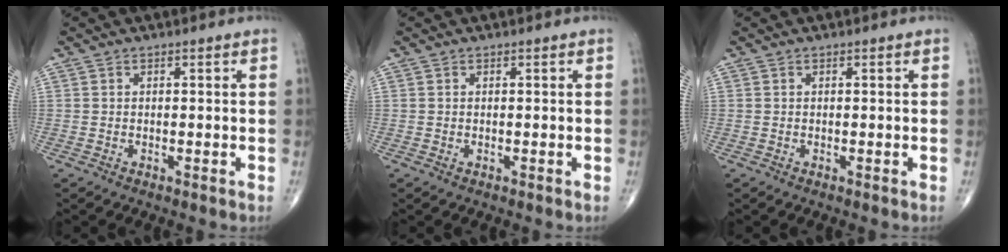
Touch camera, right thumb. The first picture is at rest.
{"total": 0.0}
{"total": 0.0}